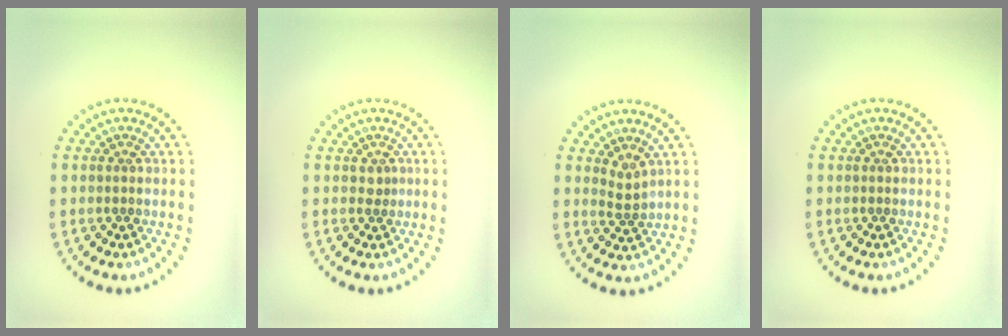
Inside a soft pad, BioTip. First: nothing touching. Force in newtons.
{"total": 0.9, "press": 0.6, "slide": 0.7}
{"total": 1.4, "press": 0.9, "slide": 1.0}
{"total": 0.0}